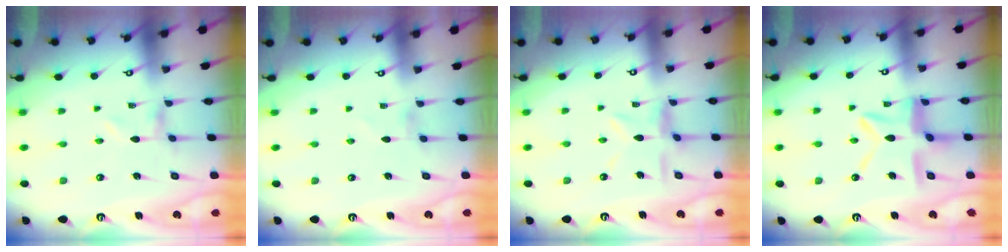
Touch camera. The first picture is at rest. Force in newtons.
{"total": 0.0}
{"total": 7.3, "press": 7.2, "slide": 0.6}
{"total": 11.0, "press": 11.0, "slide": 0.9}